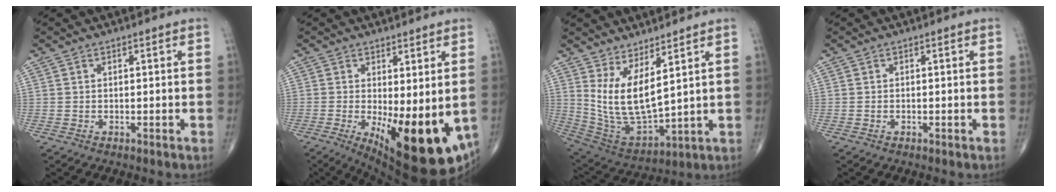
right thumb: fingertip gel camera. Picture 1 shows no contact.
{"total": 17.2, "force": [-3.7, 6.1, 15.7], "torque": [-0.189, -0.030, -0.028]}
{"total": 11.9, "force": [4.7, 4.5, 10.0], "torque": [-0.195, -0.050, 0.113]}
{"total": 0.0}